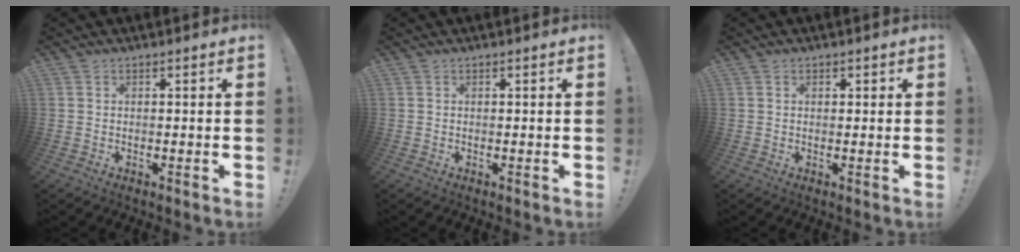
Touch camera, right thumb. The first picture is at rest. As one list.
[{"total": 0.0}, {"total": 0.8, "force": [0.4, 0.6, 0.4], "torque": [-0.002, 0.000, 0.005]}]